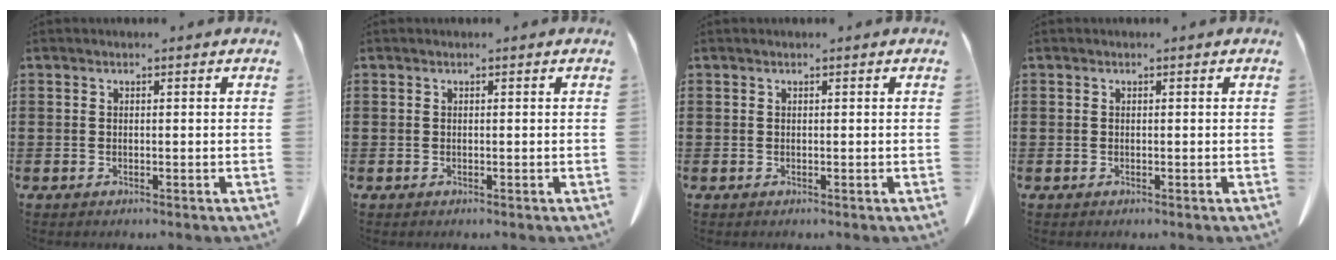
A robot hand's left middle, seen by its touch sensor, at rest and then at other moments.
{"total": 0.0}
{"total": 0.0}
{"total": 0.0}